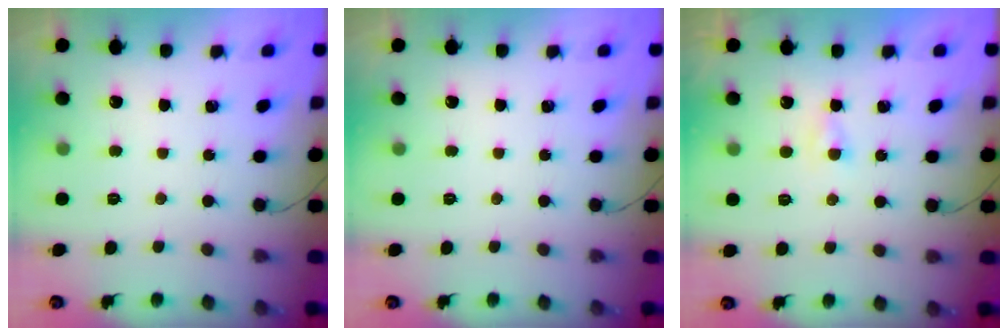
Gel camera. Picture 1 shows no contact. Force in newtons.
{"total": 0.0}
{"total": 0.9, "press": 0.7, "slide": 0.6}